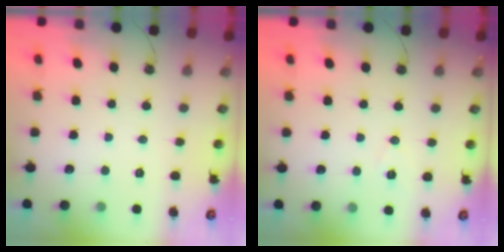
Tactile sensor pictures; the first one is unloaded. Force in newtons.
{"total": 6.5, "press": 4.8, "slide": 4.4}